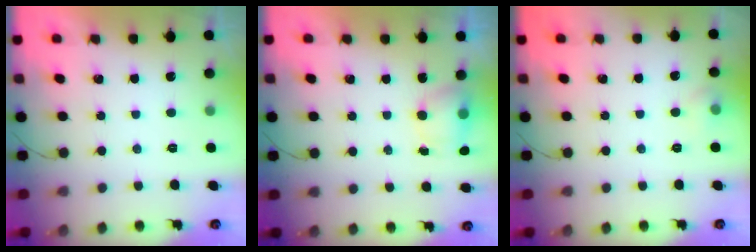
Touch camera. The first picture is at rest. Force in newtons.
{"total": 6.9, "press": 5.5, "slide": 4.3}
{"total": 4.6, "press": 4.3, "slide": 1.7}